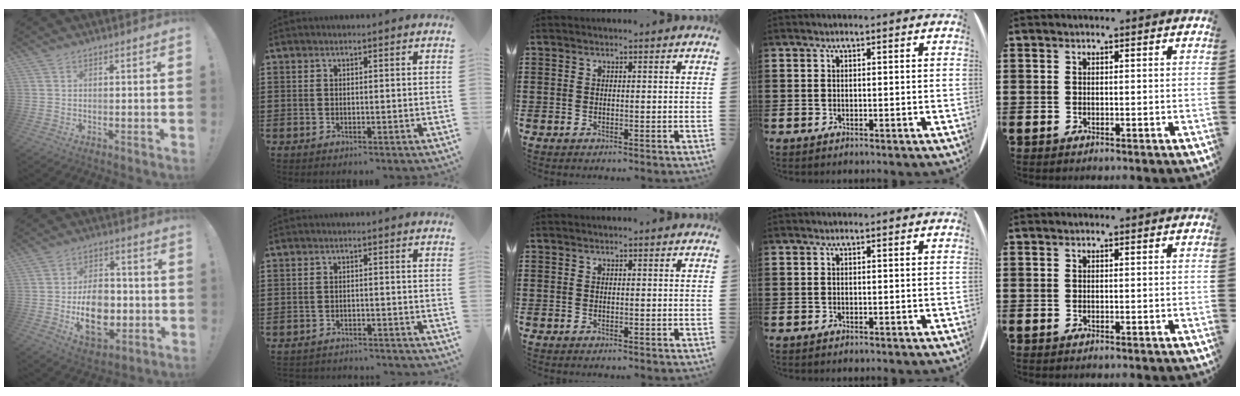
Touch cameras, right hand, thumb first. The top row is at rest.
{"thumb": {"total": 15.0, "force": [-2.8, 10.8, 9.9], "torque": [-0.154, 0.013, -0.043]}, "index": {"total": 2.2, "force": [-2.2, 0.2, 0.0], "torque": [-0.006, 0.000, -0.048]}}